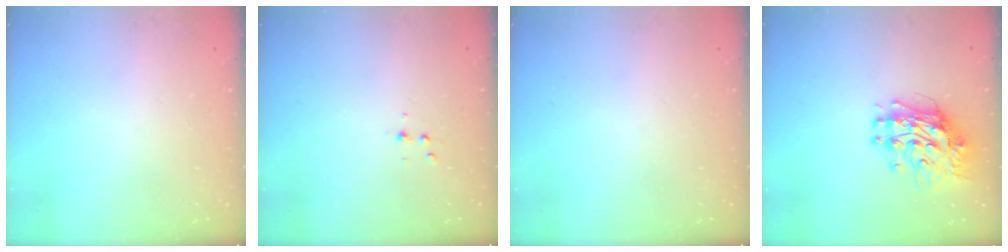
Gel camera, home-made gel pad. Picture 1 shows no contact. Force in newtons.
{"total": 4.0, "press": 3.9, "slide": 1.0}
{"total": 0.0}
{"total": 12.2, "press": 12.2, "slide": 1.0}